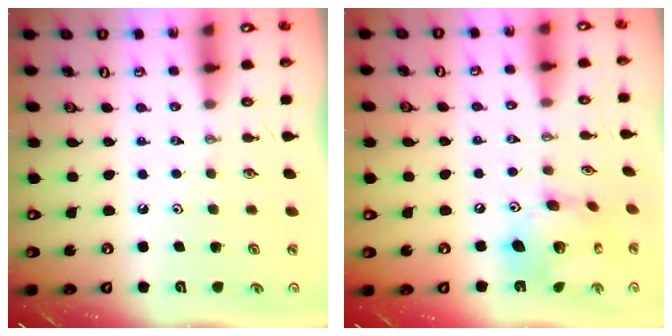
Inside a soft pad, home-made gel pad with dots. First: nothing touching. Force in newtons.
{"total": 15.5, "press": 15.4, "slide": 1.7}